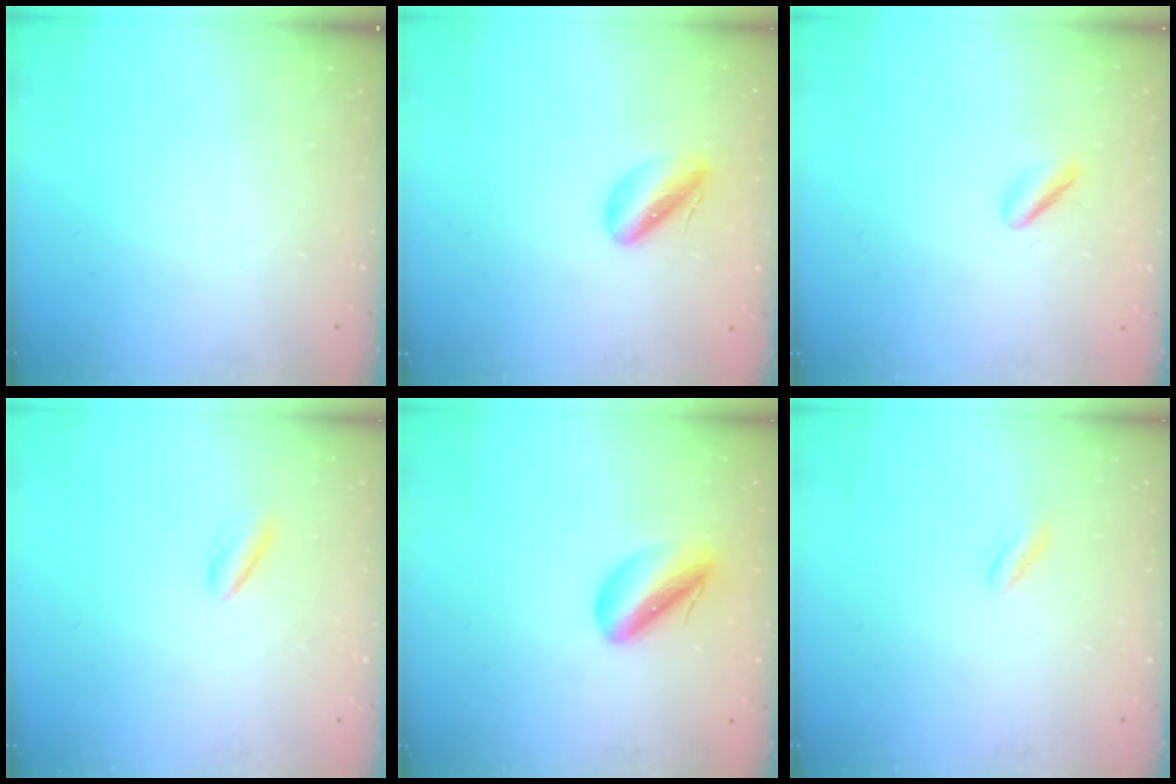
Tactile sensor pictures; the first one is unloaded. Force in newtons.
{"total": 5.8, "press": 5.5, "slide": 1.9}
{"total": 2.3, "press": 2.2, "slide": 0.8}
{"total": 2.8, "press": 2.5, "slide": 1.3}
{"total": 8.0, "press": 7.7, "slide": 2.2}
{"total": 1.8, "press": 1.6, "slide": 0.8}